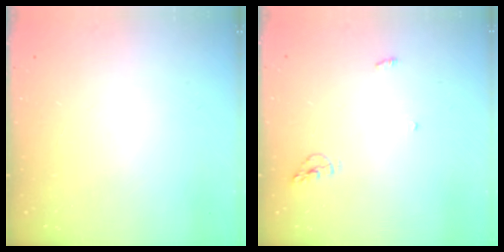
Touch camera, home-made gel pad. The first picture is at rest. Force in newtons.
{"total": 4.6, "press": 4.5, "slide": 1.0}